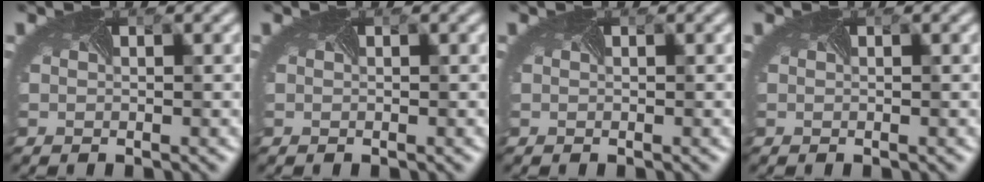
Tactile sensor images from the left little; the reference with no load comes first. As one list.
[{"total": 0.0}, {"total": 0.0}, {"total": 0.0}]